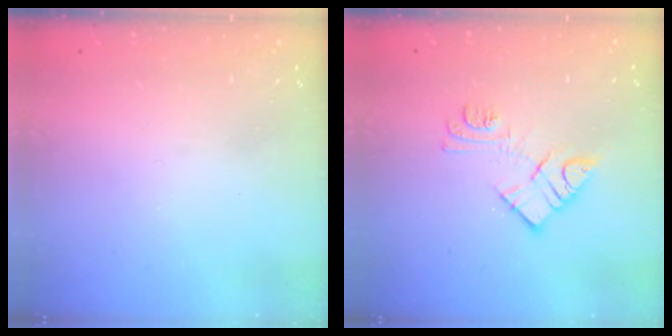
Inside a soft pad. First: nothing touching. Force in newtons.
{"total": 11.0, "press": 11.0, "slide": 0.6}